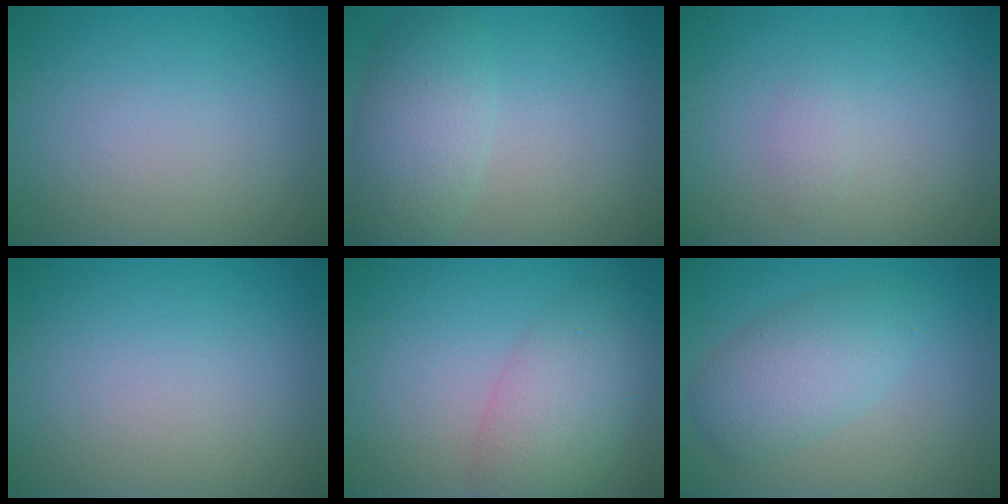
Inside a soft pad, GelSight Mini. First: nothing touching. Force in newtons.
{"total": 4.3, "press": 4.3, "slide": 0.3}
{"total": 0.8, "press": 0.8, "slide": 0.0}
{"total": 0.0}
{"total": 5.1, "press": 5.1, "slide": 0.2}
{"total": 4.3, "press": 4.3, "slide": 0.1}